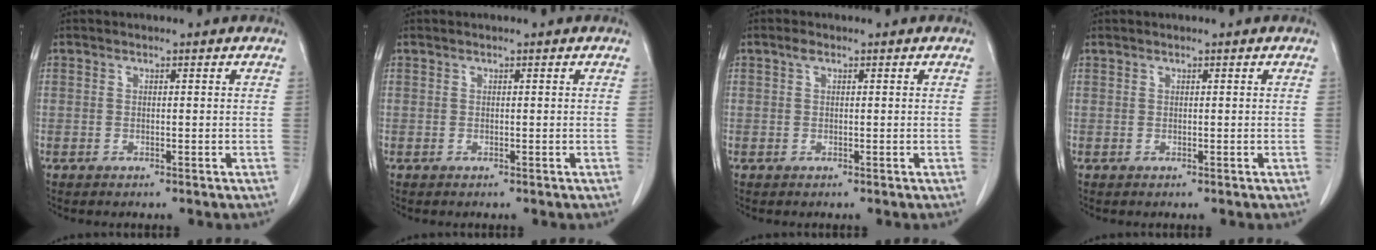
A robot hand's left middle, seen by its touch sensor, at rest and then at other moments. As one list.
[{"total": 0.0}, {"total": 0.9, "force": [0.5, 0.4, 0.6], "torque": [-0.013, 0.007, 0.008]}, {"total": 0.0}]